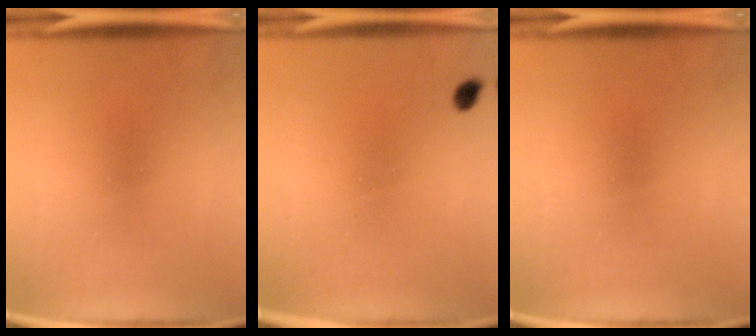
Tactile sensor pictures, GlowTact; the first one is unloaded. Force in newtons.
{"total": 1.3}
{"total": 0.0}